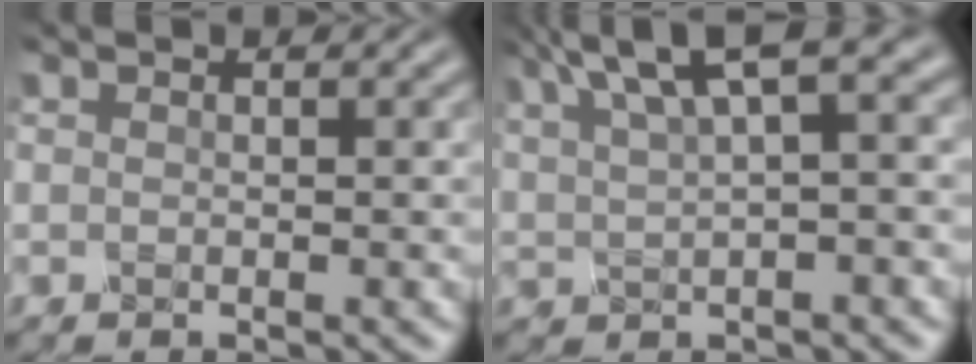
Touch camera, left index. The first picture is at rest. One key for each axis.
{"total": 6.8, "fx": 3.6, "fy": 1.8, "fz": 5.5, "tx": -0.111, "ty": 0.023, "tz": 0.071}